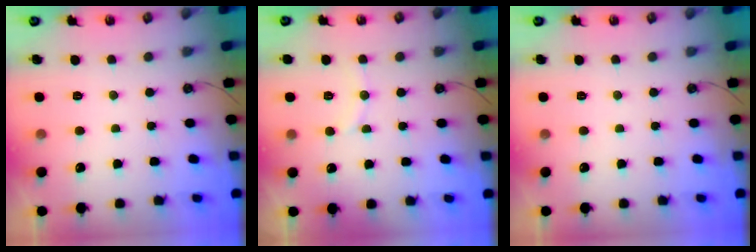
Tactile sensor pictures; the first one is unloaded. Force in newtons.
{"total": 5.9, "press": 5.8, "slide": 1.2}
{"total": 0.0}